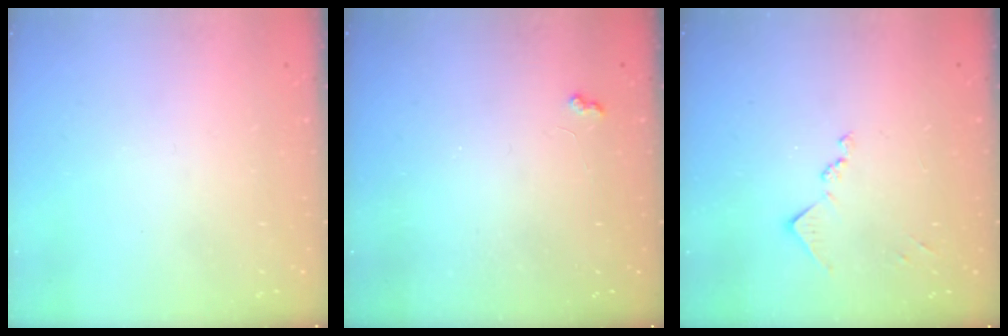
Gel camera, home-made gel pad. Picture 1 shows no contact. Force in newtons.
{"total": 2.9, "press": 2.8, "slide": 0.5}
{"total": 8.9, "press": 8.9, "slide": 0.5}